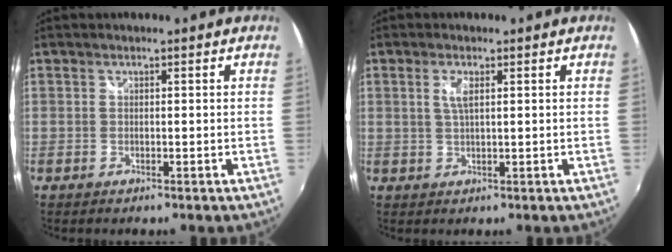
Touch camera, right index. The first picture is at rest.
{"total": 2.4, "force": [0.8, 0.6, 2.2], "torque": [-0.044, 0.000, 0.014]}